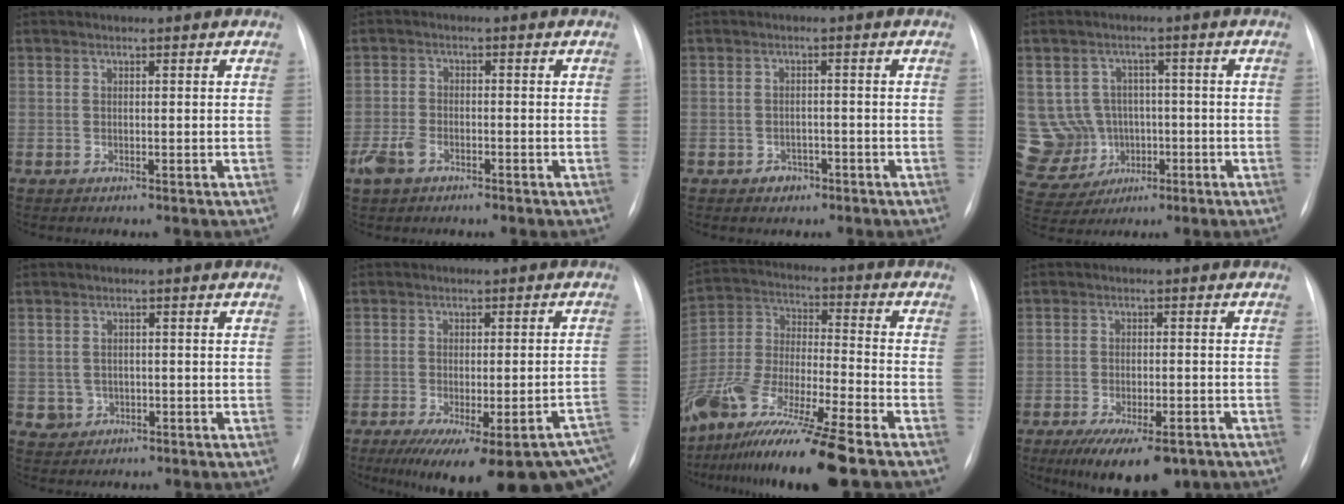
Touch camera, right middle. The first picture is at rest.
{"total": 3.8, "force": [-2.3, 2.0, 2.3], "torque": [-0.055, -0.002, -0.041]}
{"total": 2.4, "force": [-1.4, 1.8, 0.6], "torque": [-0.007, 0.006, -0.016]}
{"total": 10.3, "force": [-1.0, 10.0, 2.3], "torque": [-0.070, 0.028, 0.004]}
{"total": 2.3, "force": [-0.5, 2.2, 0.3], "torque": [0.002, 0.006, -0.003]}
{"total": 22.6, "force": [-15.6, 4.2, 15.7], "torque": [-0.159, -0.022, -0.192]}
{"total": 19.4, "force": [-14.3, 0.7, 13.0], "torque": [-0.287, -0.045, -0.268]}
{"total": 10.9, "force": [-7.5, 3.9, 6.8], "torque": [-0.102, -0.010, -0.111]}